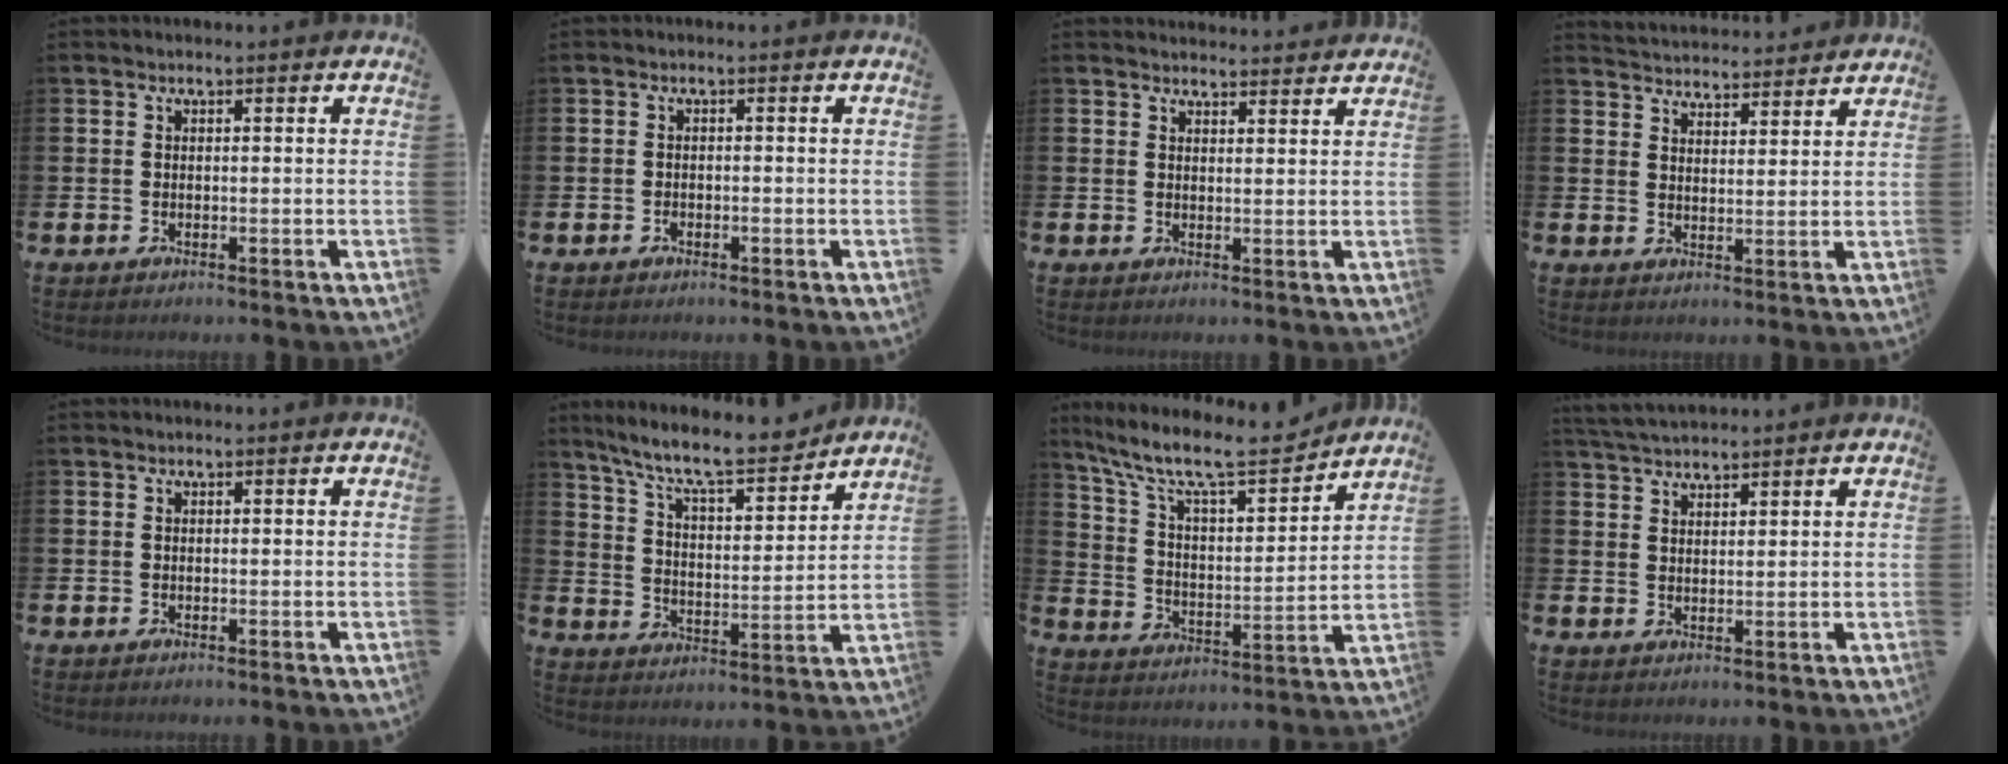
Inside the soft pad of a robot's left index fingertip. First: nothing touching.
{"total": 0.8, "force": [-0.5, 0.4, 0.4], "torque": [-0.004, -0.003, -0.011]}
{"total": 2.6, "force": [2.6, 0.3, -0.1], "torque": [0.009, -0.019, 0.044]}
{"total": 4.3, "force": [4.3, 0.5, -0.5], "torque": [-0.002, -0.032, 0.076]}
{"total": 0.0}
{"total": 9.9, "force": [8.9, 1.4, 3.9], "torque": [-0.104, -0.059, 0.153]}
{"total": 10.7, "force": [9.4, 2.4, 4.5], "torque": [-0.112, -0.065, 0.157]}
{"total": 3.6, "force": [3.5, 0.4, 0.5], "torque": [-0.014, -0.014, 0.065]}